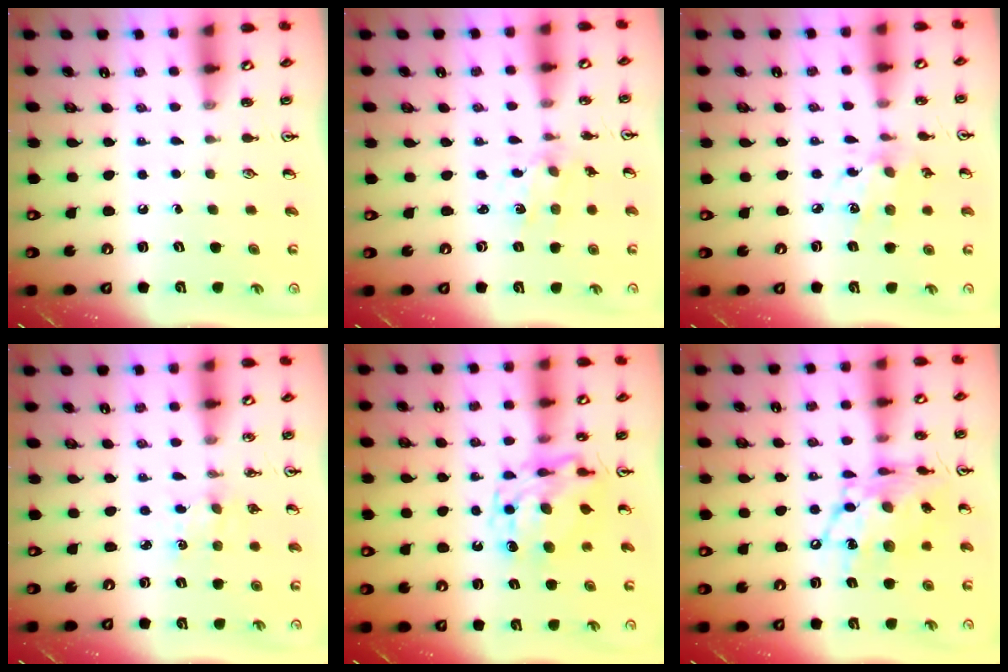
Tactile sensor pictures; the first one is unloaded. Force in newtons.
{"total": 1.1, "press": 1.0, "slide": 0.3}
{"total": 6.3, "press": 6.3, "slide": 0.7}
{"total": 2.8, "press": 2.8, "slide": 0.3}
{"total": 11.5, "press": 11.4, "slide": 1.2}
{"total": 15.4, "press": 15.3, "slide": 1.3}